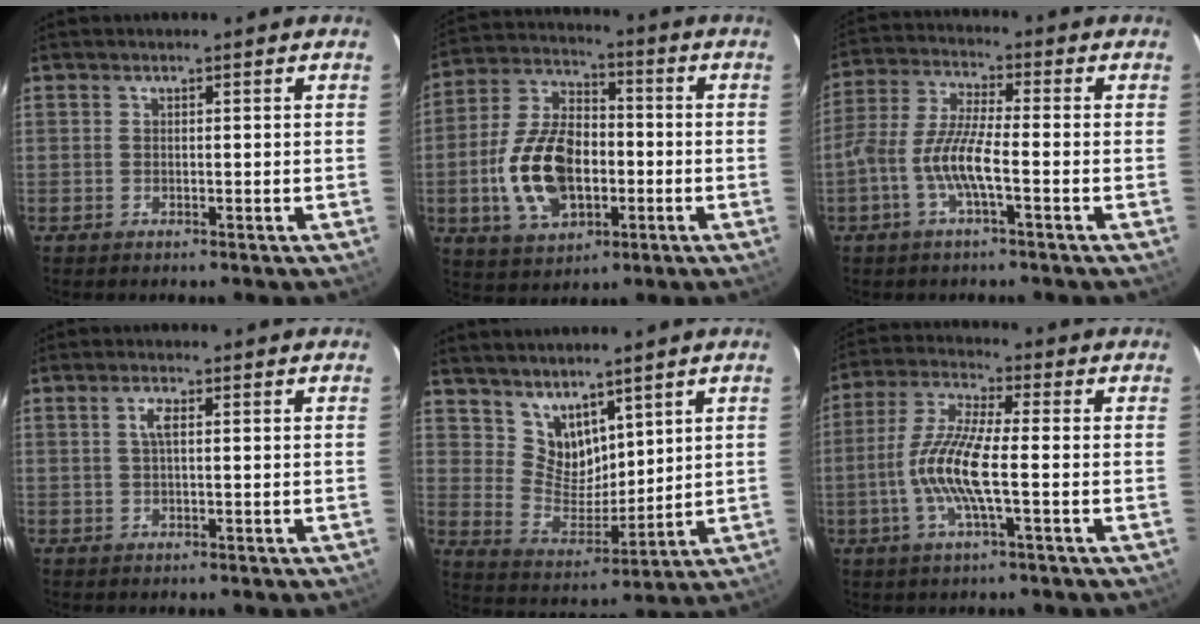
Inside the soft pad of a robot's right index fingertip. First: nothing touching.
{"total": 16.1, "force": [-3.5, 9.7, 12.3], "torque": [-0.256, 0.013, -0.051]}
{"total": 8.5, "force": [-2.9, 1.4, 7.8], "torque": [-0.173, 0.005, -0.060]}
{"total": 2.2, "force": [0.5, 0.6, 2.0], "torque": [-0.042, 0.005, 0.008]}
{"total": 8.7, "force": [6.5, 4.9, 3.2], "torque": [-0.053, -0.001, 0.139]}
{"total": 11.2, "force": [-2.1, 1.8, 10.9], "torque": [-0.229, 0.001, -0.045]}